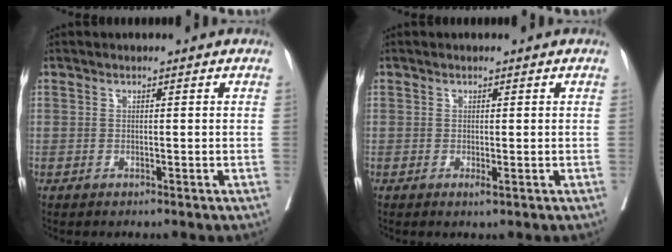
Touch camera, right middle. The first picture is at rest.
{"total": 0.7, "force": [-0.2, 0.0, 0.7], "torque": [-0.013, -0.004, 0.000]}